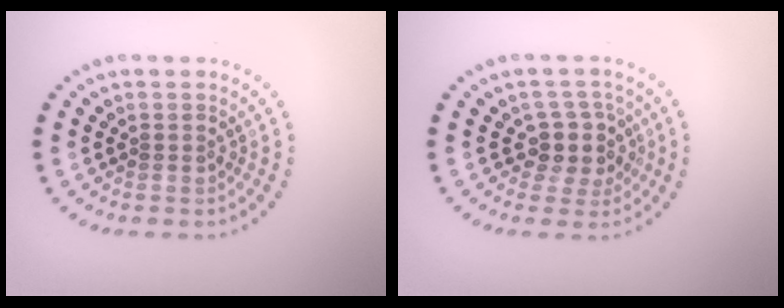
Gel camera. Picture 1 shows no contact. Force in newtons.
{"total": 2.9, "press": 2.3, "slide": 1.7}